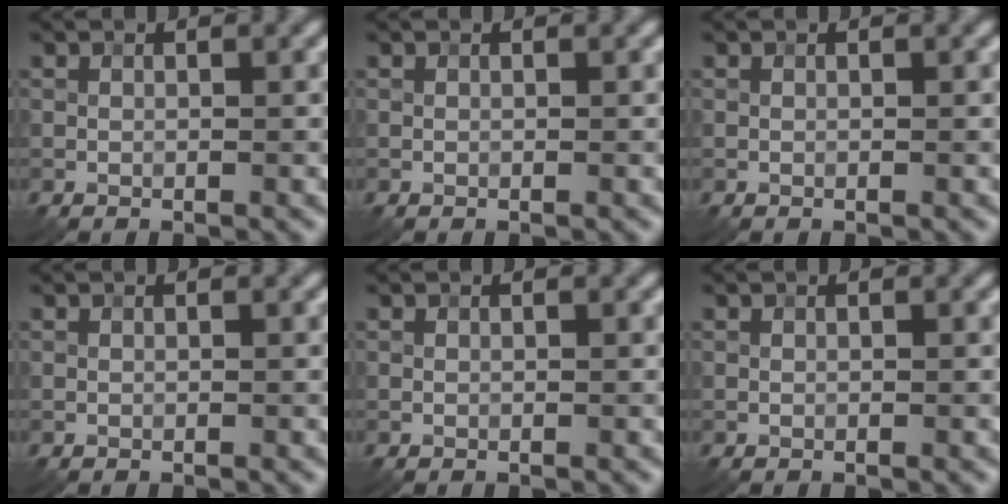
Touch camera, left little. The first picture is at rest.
{"total": 0.0}
{"total": 0.0}
{"total": 0.0}
{"total": 0.0}
{"total": 0.0}